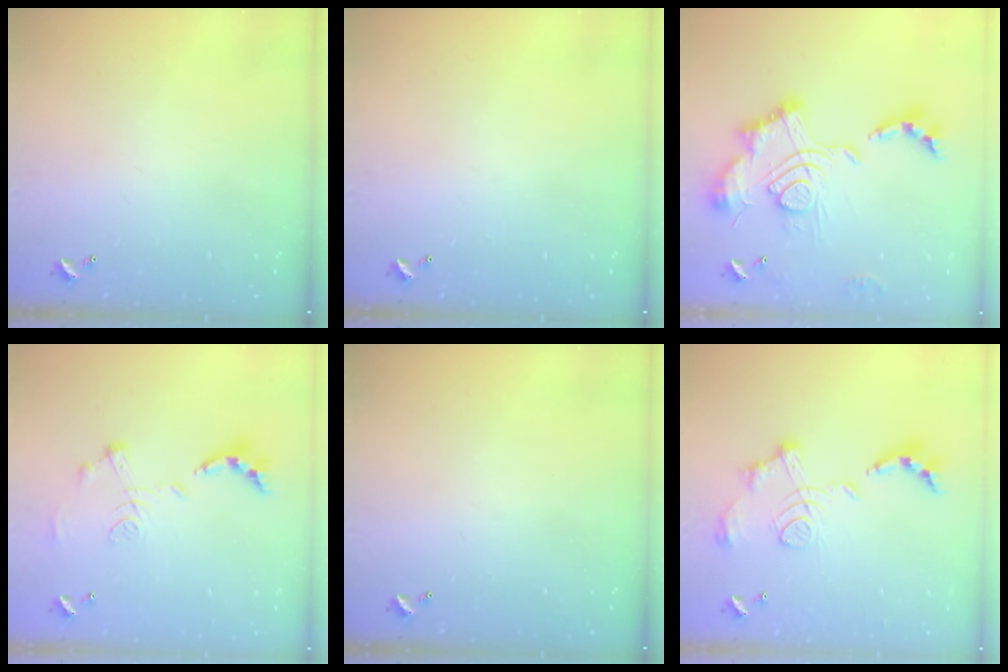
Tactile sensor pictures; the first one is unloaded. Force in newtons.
{"total": 0.0}
{"total": 2.5, "press": 1.9, "slide": 1.7}
{"total": 1.2, "press": 0.4, "slide": 1.1}
{"total": 0.0}
{"total": 1.7, "press": 1.1, "slide": 1.3}